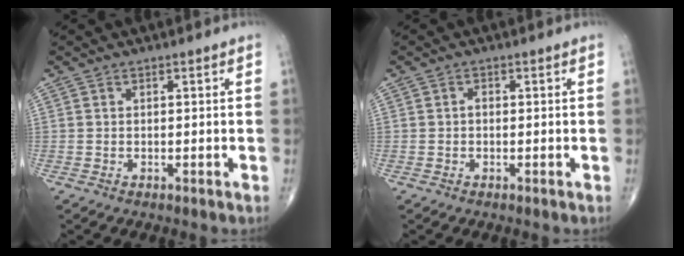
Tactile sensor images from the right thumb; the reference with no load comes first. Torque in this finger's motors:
{"motor_torque": [0.06, 0.18, 0.34, -0.06, -0.01]}